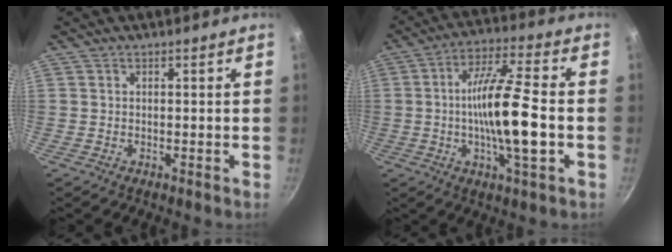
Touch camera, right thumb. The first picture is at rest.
{"total": 14.7, "force": [-1.9, 2.9, 14.3], "torque": [-0.256, 0.020, -0.043]}